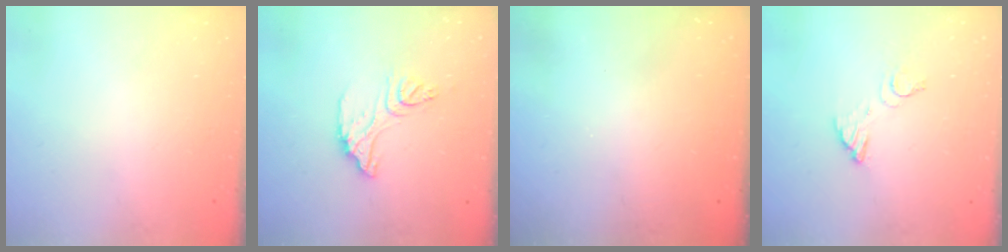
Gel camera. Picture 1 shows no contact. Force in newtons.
{"total": 12.5, "press": 12.4, "slide": 1.1}
{"total": 3.2, "press": 3.2, "slide": 0.1}
{"total": 4.1, "press": 4.1, "slide": 0.2}